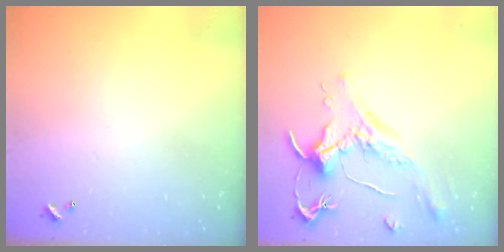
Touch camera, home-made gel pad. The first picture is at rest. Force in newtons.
{"total": 1.6, "press": 1.4, "slide": 0.7}